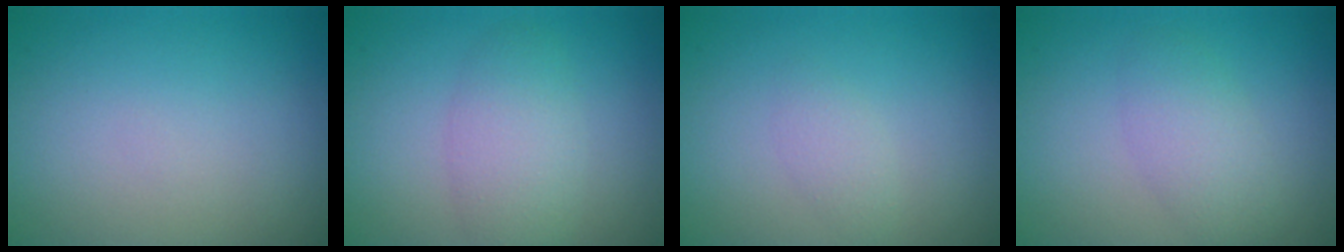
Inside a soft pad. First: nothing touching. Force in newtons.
{"total": 3.6, "press": 3.6, "slide": 0.1}
{"total": 1.2, "press": 1.2, "slide": 0.1}
{"total": 2.7, "press": 2.7, "slide": 0.1}